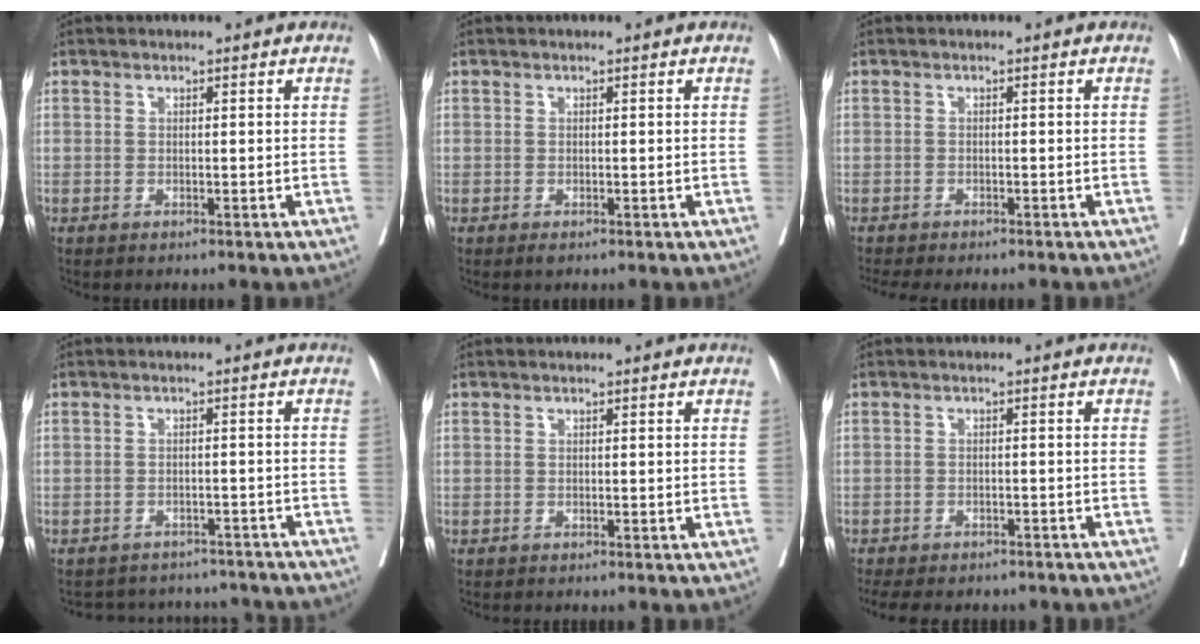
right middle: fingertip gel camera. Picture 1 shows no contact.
{"total": 0.6, "force": [-0.4, 0.2, 0.4], "torque": [-0.003, -0.001, -0.004]}
{"total": 6.0, "force": [-5.3, 1.2, 2.5], "torque": [-0.029, 0.001, -0.075]}
{"total": 13.9, "force": [-13.0, 4.3, 2.5], "torque": [-0.037, 0.017, -0.142]}
{"total": 1.0, "force": [-0.9, 0.2, 0.3], "torque": [-0.007, -0.001, -0.014]}
{"total": 14.5, "force": [-12.5, 4.5, 5.9], "torque": [-0.121, -0.011, -0.153]}